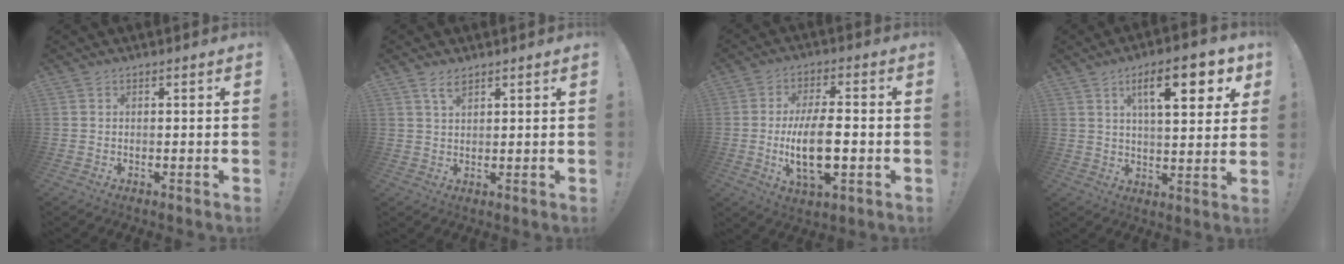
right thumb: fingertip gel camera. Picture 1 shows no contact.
{"total": 3.5, "force": [2.4, 1.3, 2.3], "torque": [-0.033, -0.012, 0.040]}
{"total": 13.9, "force": [-2.3, 5.3, 12.7], "torque": [-0.241, -0.007, -0.045]}
{"total": 15.3, "force": [6.6, 4.8, 12.9], "torque": [-0.191, -0.014, 0.096]}